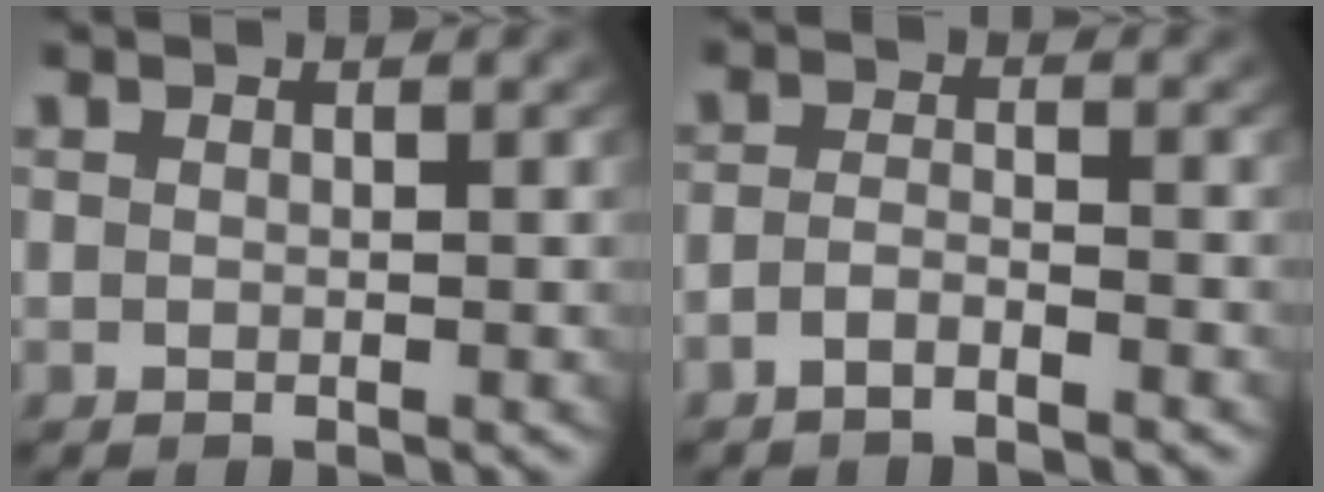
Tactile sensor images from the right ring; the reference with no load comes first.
{"total": 2.3, "force": [-2.1, 0.5, 0.9], "torque": [-0.018, -0.009, -0.035]}